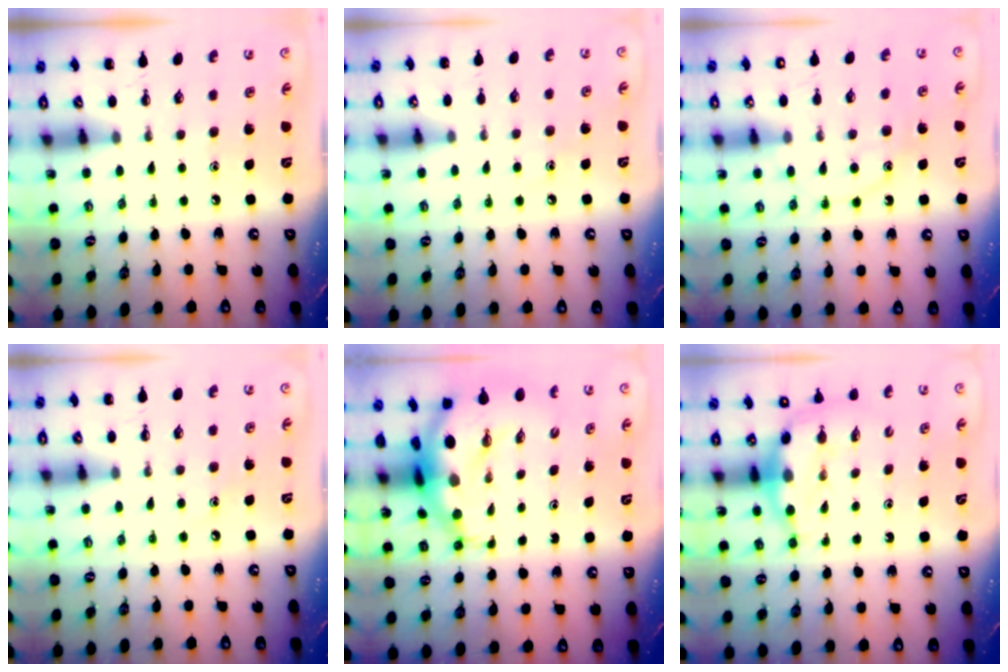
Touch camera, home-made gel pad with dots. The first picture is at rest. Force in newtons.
{"total": 7.4, "press": 7.2, "slide": 1.9}
{"total": 12.0, "press": 12.0, "slide": 0.8}
{"total": 6.2, "press": 6.0, "slide": 1.7}
{"total": 8.6, "press": 8.2, "slide": 2.3}
{"total": 7.7, "press": 7.6, "slide": 0.9}